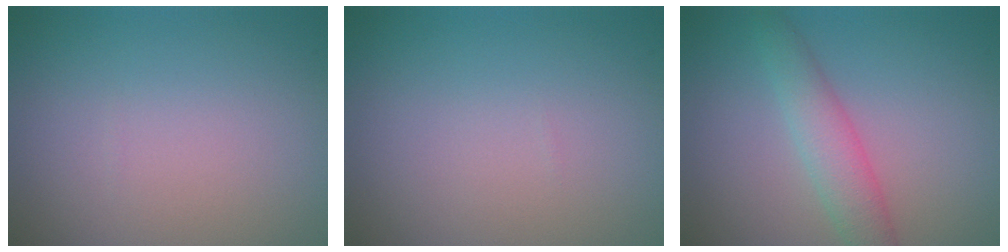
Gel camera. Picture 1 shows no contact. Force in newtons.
{"total": 0.0}
{"total": 3.3, "press": 3.3, "slide": 0.2}